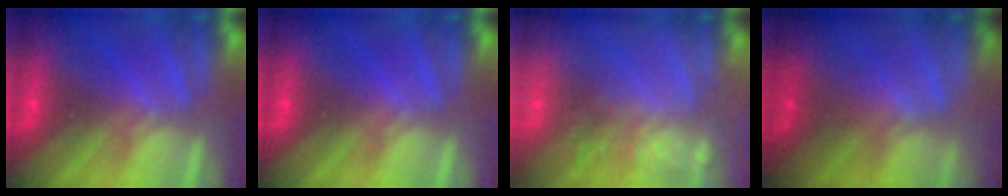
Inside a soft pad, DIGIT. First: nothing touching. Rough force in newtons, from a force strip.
{"total": 0.0}
{"total": 7.8}
{"total": 2.3}